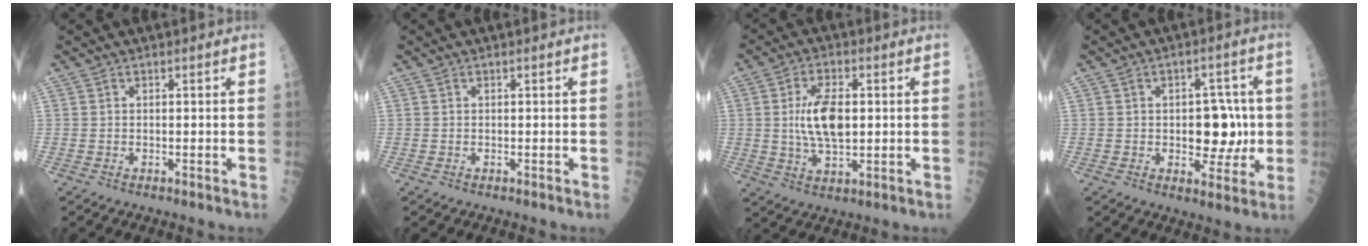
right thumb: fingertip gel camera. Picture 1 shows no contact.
{"total": 0.0}
{"total": 9.6, "force": [0.8, 4.5, 8.5], "torque": [-0.152, -0.002, 0.017]}
{"total": 9.0, "force": [-0.2, 5.6, 7.1], "torque": [-0.047, 0.008, 0.001]}